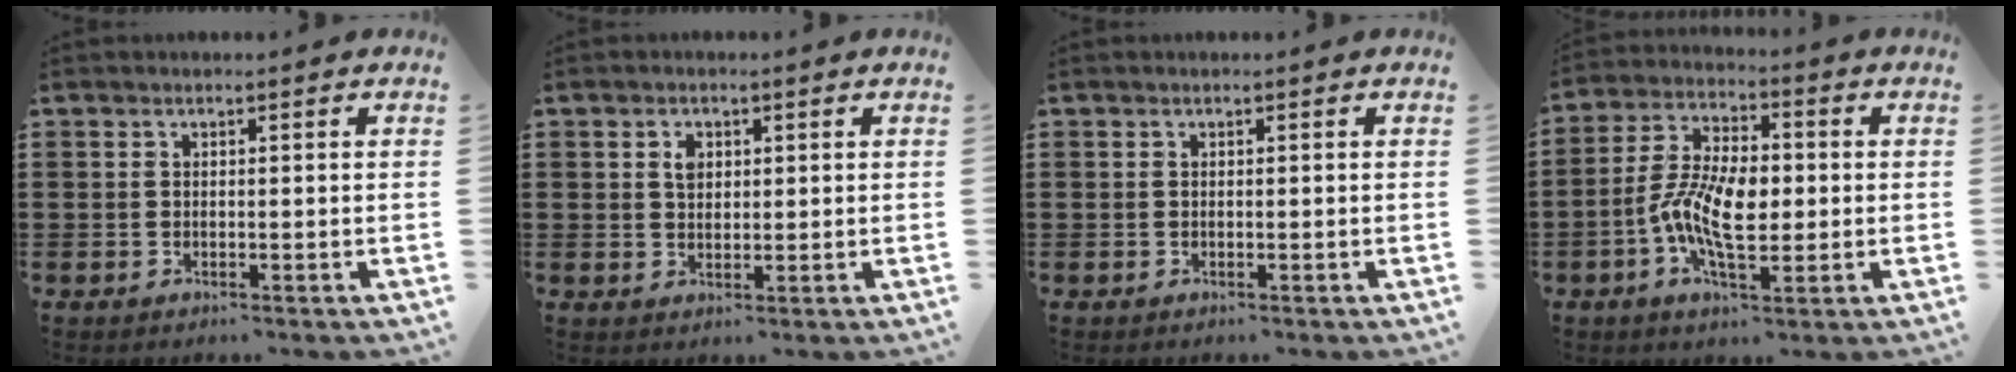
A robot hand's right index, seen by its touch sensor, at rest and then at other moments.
{"total": 2.1, "force": [0.8, 1.4, 1.3], "torque": [-0.028, 0.006, 0.014]}
{"total": 0.0}
{"total": 9.5, "force": [-1.4, 4.6, 8.2], "torque": [-0.185, 0.002, -0.033]}